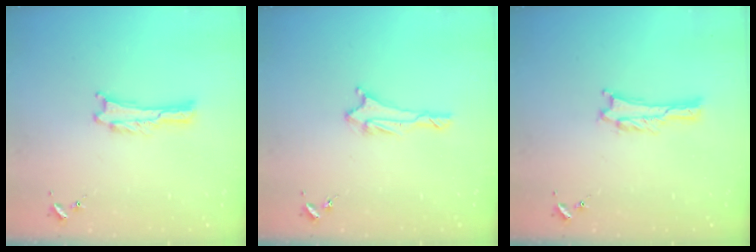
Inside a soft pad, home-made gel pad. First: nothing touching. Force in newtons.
{"total": 1.7, "press": 1.6, "slide": 0.6}
{"total": 1.0, "press": 1.0, "slide": 0.1}